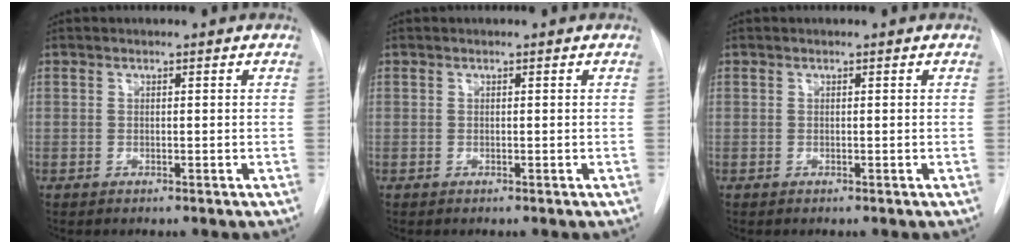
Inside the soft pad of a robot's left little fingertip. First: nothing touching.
{"total": 0.0}
{"total": 0.0}